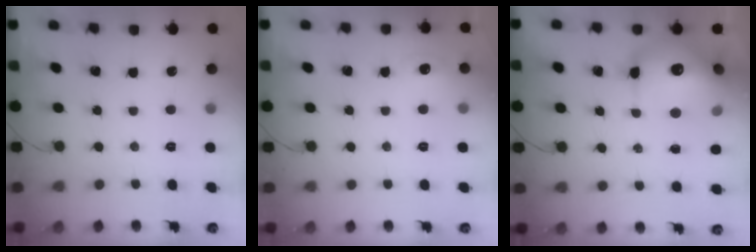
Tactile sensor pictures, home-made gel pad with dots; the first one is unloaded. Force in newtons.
{"total": 5.5, "press": 5.3, "slide": 1.4}
{"total": 19.2, "press": 18.7, "slide": 4.1}